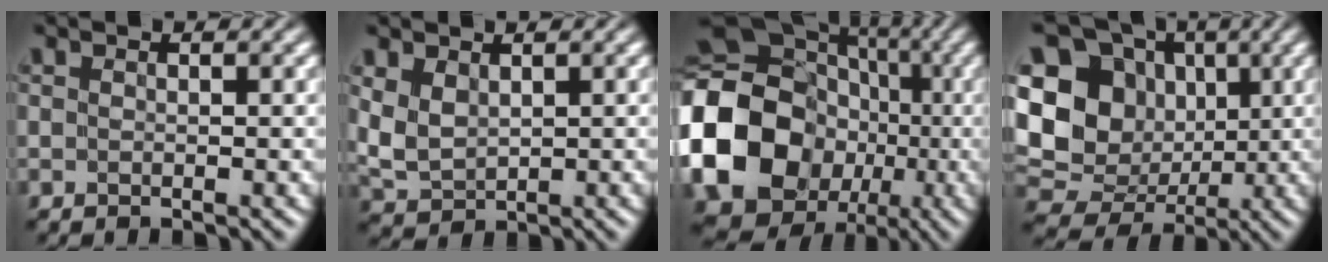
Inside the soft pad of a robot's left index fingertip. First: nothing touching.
{"total": 3.3, "force": [1.2, 2.2, 2.2], "torque": [-0.062, -0.003, 0.029]}
{"total": 23.4, "force": [-4.4, 20.9, 9.6], "torque": [-0.199, -0.027, -0.112]}
{"total": 14.1, "force": [1.3, 12.0, 7.3], "torque": [-0.168, 0.006, 0.013]}